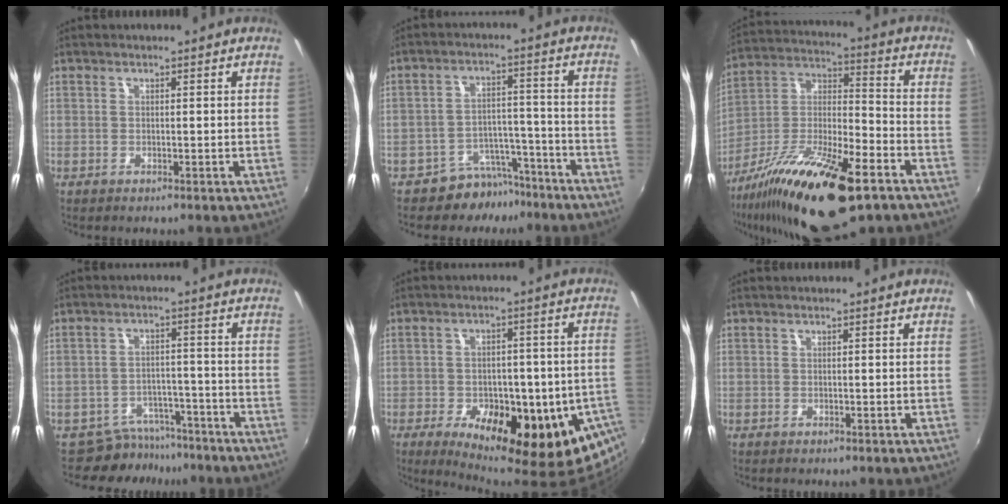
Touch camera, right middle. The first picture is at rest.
{"total": 8.1, "force": [-6.8, 4.3, 0.9], "torque": [-0.018, 0.031, -0.096]}
{"total": 23.6, "force": [-13.8, 7.0, 17.8], "torque": [-0.317, -0.032, -0.242]}
{"total": 7.1, "force": [-6.2, 3.3, 0.3], "torque": [-0.011, 0.014, -0.088]}
{"total": 21.4, "force": [-9.0, 9.1, 17.2], "torque": [-0.273, -0.055, -0.112]}
{"total": 0.0}